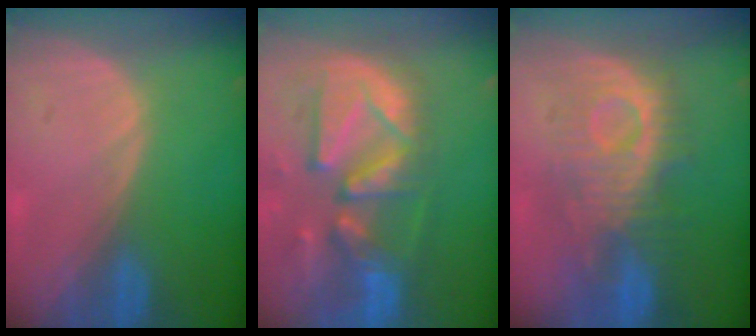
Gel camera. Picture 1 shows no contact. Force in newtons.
{"total": 13.3, "press": 11.4, "slide": 6.9}
{"total": 9.5, "press": 9.4, "slide": 1.1}